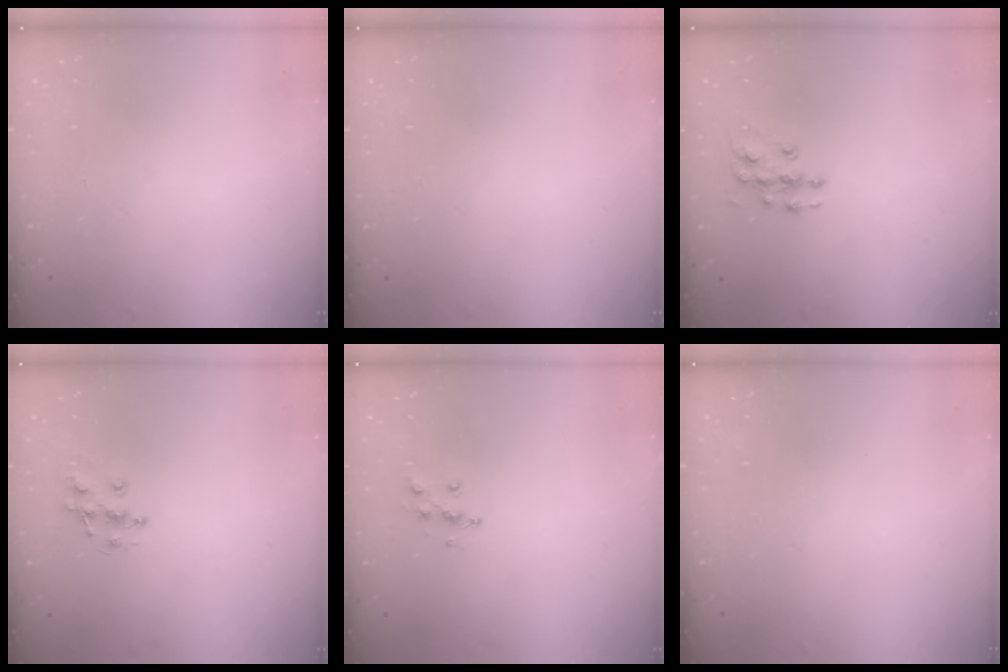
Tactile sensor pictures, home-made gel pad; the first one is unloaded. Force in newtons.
{"total": 0.0}
{"total": 7.8, "press": 7.8, "slide": 0.4}
{"total": 8.5, "press": 8.4, "slide": 0.6}
{"total": 6.1, "press": 6.1, "slide": 0.4}
{"total": 0.0}